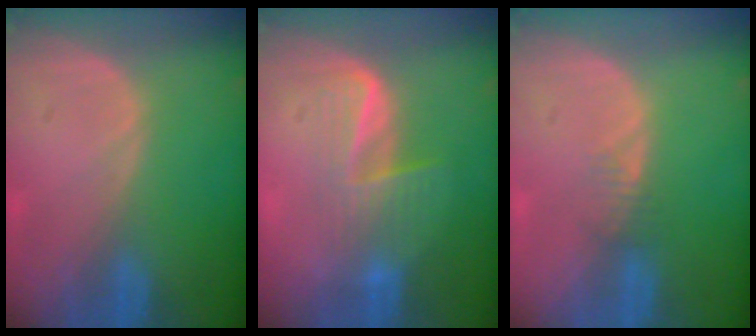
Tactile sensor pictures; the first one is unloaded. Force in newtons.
{"total": 6.3, "press": 5.5, "slide": 3.1}
{"total": 1.5, "press": 1.5, "slide": 0.2}